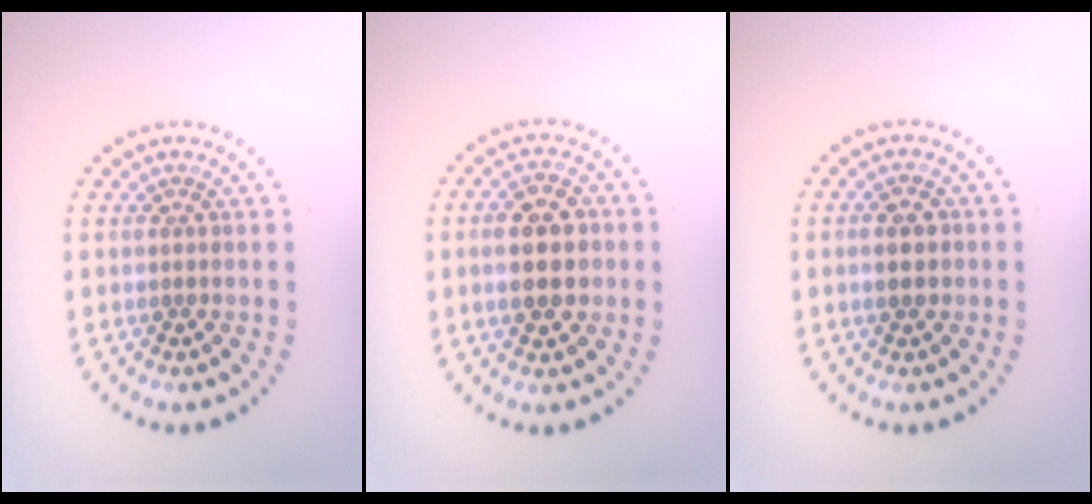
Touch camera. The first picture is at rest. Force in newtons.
{"total": 5.2, "press": 5.2, "slide": 0.2}
{"total": 2.1, "press": 2.1, "slide": 0.1}